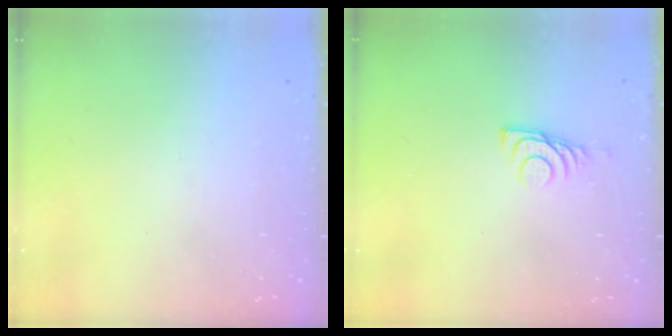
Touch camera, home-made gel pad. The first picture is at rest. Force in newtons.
{"total": 6.9, "press": 6.8, "slide": 0.8}